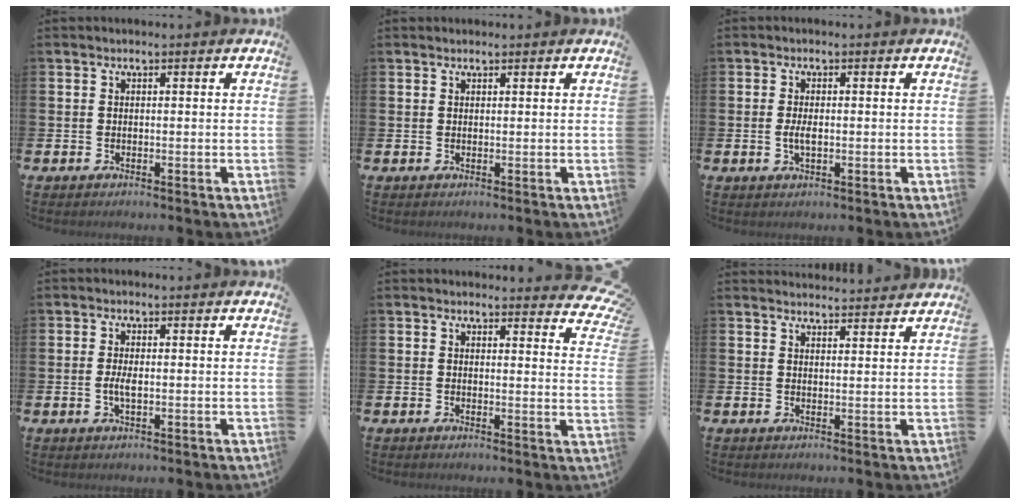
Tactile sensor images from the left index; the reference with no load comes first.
{"total": 0.7, "force": [0.6, 0.2, 0.1], "torque": [0.009, -0.003, 0.009]}
{"total": 2.1, "force": [-0.2, 0.9, 1.9], "torque": [-0.033, 0.001, -0.005]}
{"total": 2.2, "force": [-0.2, 0.8, 2.0], "torque": [-0.035, -0.001, -0.006]}
{"total": 2.8, "force": [2.6, 0.8, 0.4], "torque": [0.012, -0.022, 0.039]}
{"total": 2.9, "force": [2.9, 0.2, -0.1], "torque": [0.001, -0.017, 0.051]}